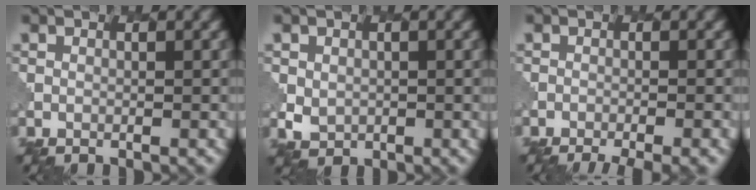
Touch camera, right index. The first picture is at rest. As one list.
[{"total": 1.8, "force": [0.3, 1.7, 0.5], "torque": [-0.012, -0.007, 0.009]}, {"total": 3.7, "force": [-2.9, 0.7, 2.1], "torque": [-0.025, -0.002, -0.040]}]